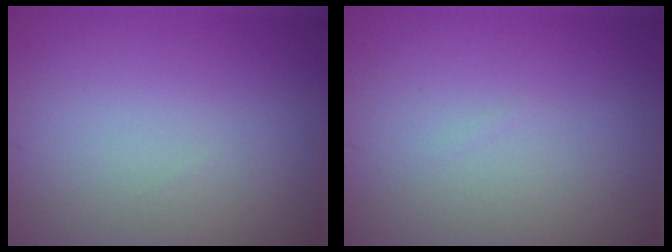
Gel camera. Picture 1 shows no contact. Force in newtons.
{"total": 0.0}